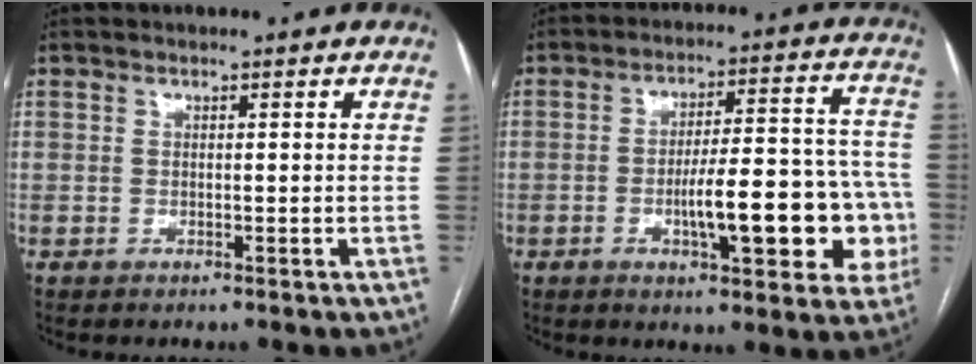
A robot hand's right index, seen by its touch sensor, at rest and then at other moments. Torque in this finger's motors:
{"motor_torque": [1.12, 0.63, 0.36, 0.14]}